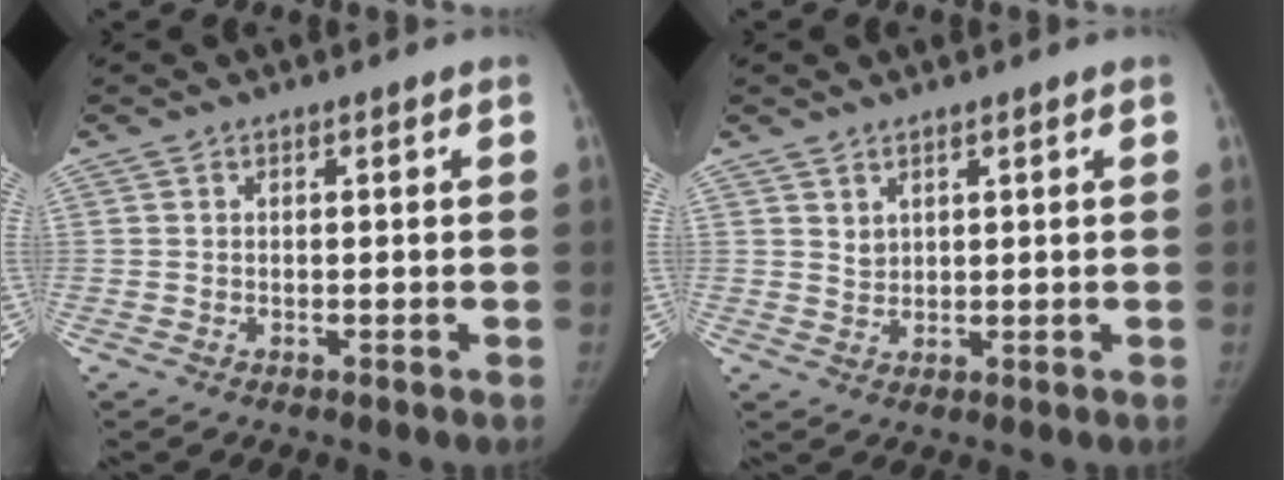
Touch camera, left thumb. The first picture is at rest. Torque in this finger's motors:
{"motor_torque": [0.11, 0.03, 0.41, -0.30, 0.07]}